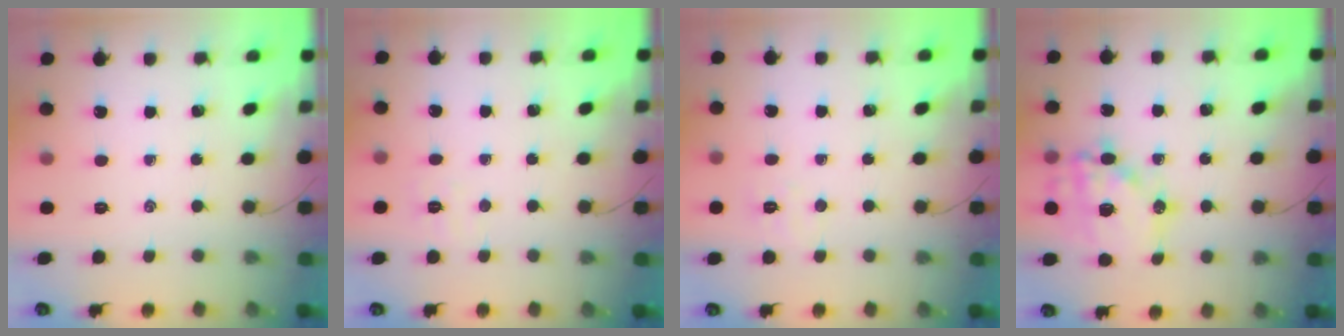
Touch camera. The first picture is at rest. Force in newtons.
{"total": 4.4, "press": 4.3, "slide": 1.0}
{"total": 3.6, "press": 3.5, "slide": 0.9}
{"total": 16.0, "press": 15.8, "slide": 2.9}